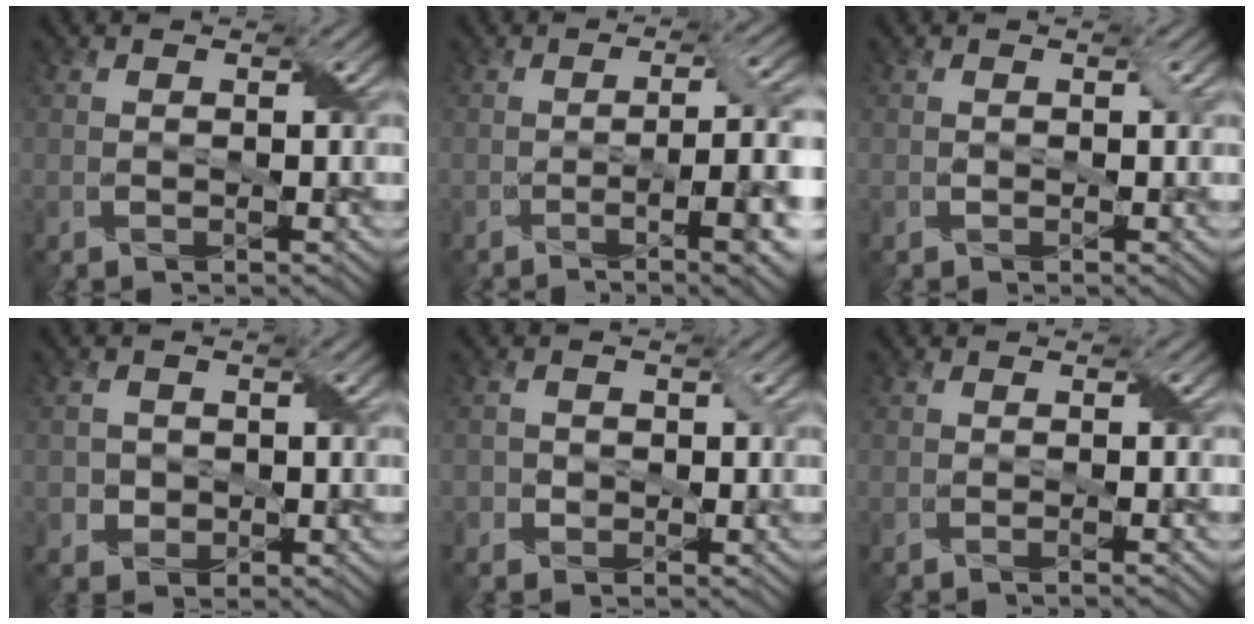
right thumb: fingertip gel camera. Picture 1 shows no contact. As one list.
[{"total": 10.3, "force": [-2.9, 2.6, 9.5], "torque": [-0.128, -0.003, -0.043]}, {"total": 0.8, "force": [-0.1, 0.6, 0.6], "torque": [-0.010, -0.001, -0.001]}, {"total": 2.2, "force": [-0.2, 2.1, 0.4], "torque": [-0.011, -0.004, -0.005]}, {"total": 2.1, "force": [-0.4, 2.1, 0.4], "torque": [-0.009, 0.003, -0.010]}, {"total": 0.8, "force": [-0.4, 0.0, 0.7], "torque": [-0.013, 0.000, -0.008]}]